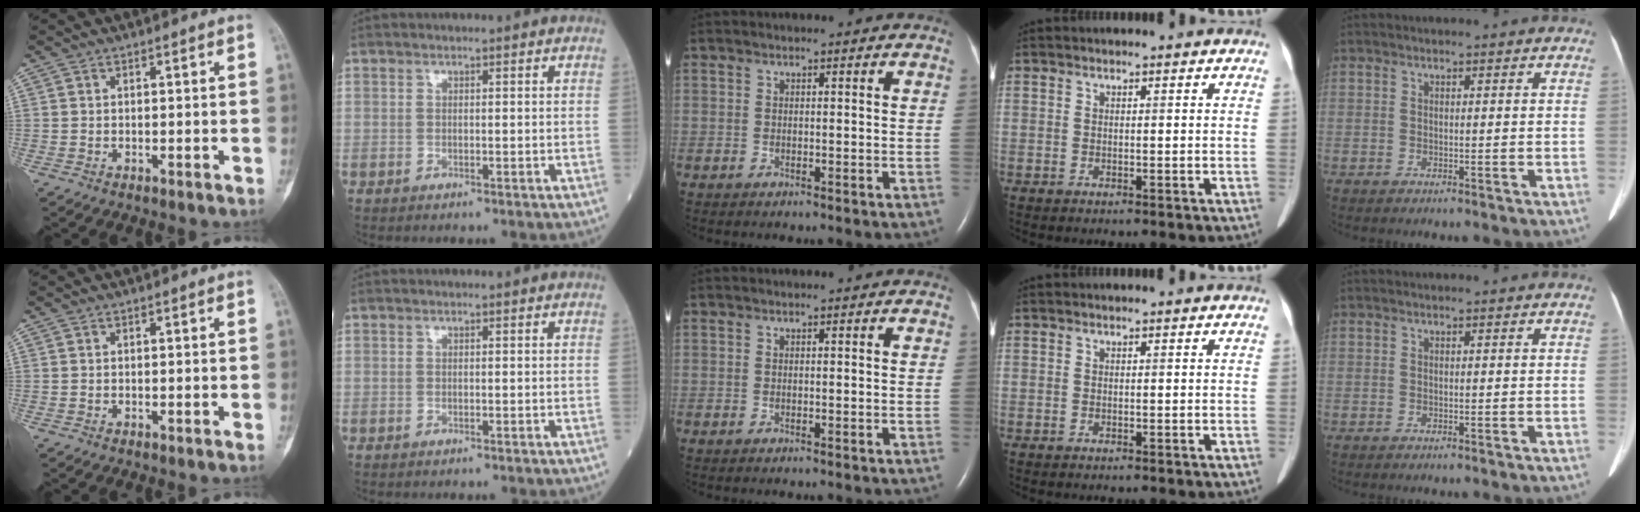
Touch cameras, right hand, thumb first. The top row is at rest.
{}